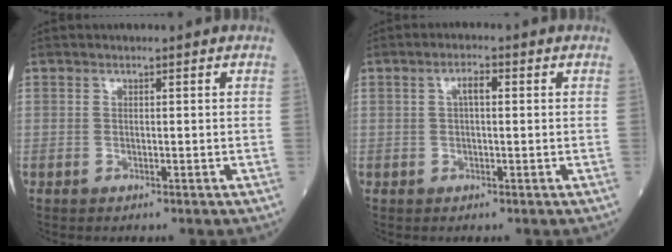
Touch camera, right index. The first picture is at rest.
{"total": 2.2, "force": [0.5, 0.6, 2.1], "torque": [-0.038, 0.007, 0.010]}